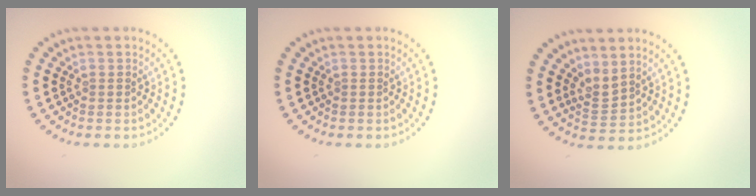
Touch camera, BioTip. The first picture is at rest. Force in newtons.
{"total": 0.0}
{"total": 1.9, "press": 1.3, "slide": 1.4}